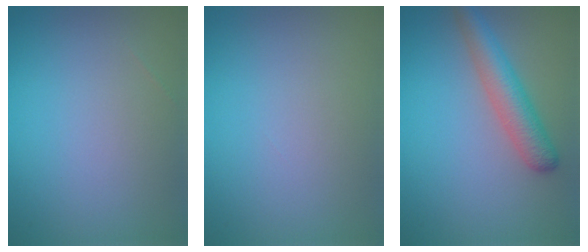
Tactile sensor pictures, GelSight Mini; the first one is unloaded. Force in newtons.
{"total": 0.0}
{"total": 4.0, "press": 4.0, "slide": 0.1}